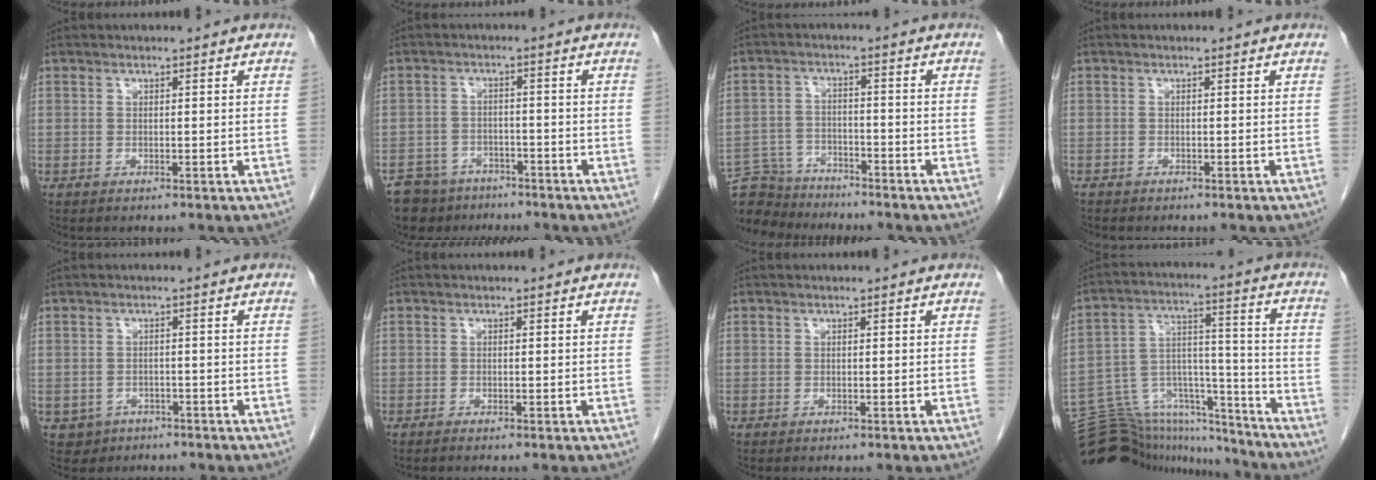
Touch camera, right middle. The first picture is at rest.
{"total": 8.2, "force": [-6.5, 4.8, 1.2], "torque": [-0.022, 0.005, -0.099]}
{"total": 8.4, "force": [-8.0, 2.5, 0.0], "torque": [-0.003, 0.012, -0.142]}
{"total": 1.1, "force": [-1.0, 0.3, 0.4], "torque": [-0.012, -0.002, -0.016]}
{"total": 2.9, "force": [-1.6, 2.5, 0.1], "torque": [-0.005, 0.009, -0.020]}
{"total": 0.6, "force": [-0.4, 0.1, 0.4], "torque": [-0.008, -0.001, -0.004]}
{"total": 0.0}
{"total": 18.4, "force": [-17.1, 6.1, 3.1], "torque": [-0.071, 0.070, -0.259]}